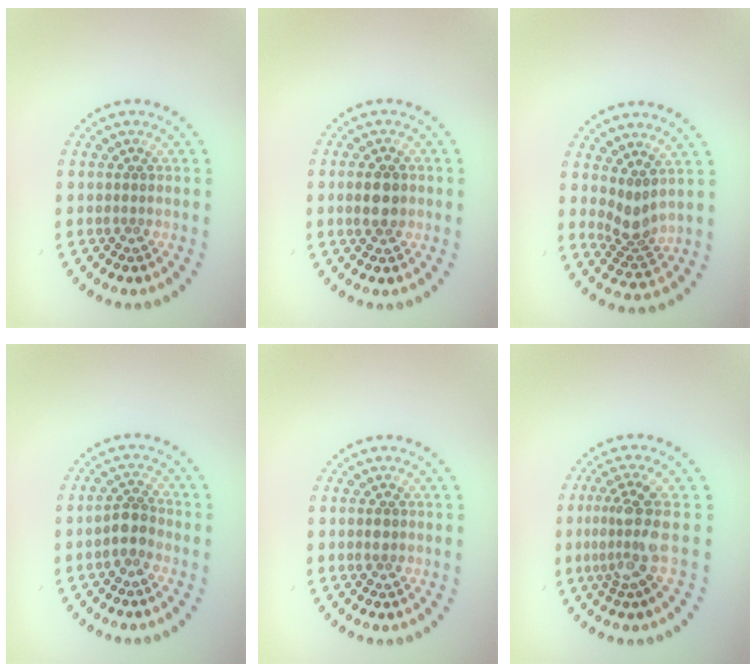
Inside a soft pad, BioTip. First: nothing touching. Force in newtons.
{"total": 2.4, "press": 2.4, "slide": 0.2}
{"total": 2.5, "press": 1.9, "slide": 1.7}
{"total": 2.4, "press": 2.1, "slide": 1.2}
{"total": 1.0, "press": 1.0, "slide": 0.2}
{"total": 3.8, "press": 2.7, "slide": 2.6}